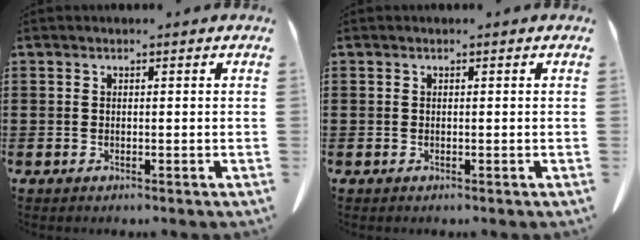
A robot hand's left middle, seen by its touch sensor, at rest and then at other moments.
{"total": 0.0}